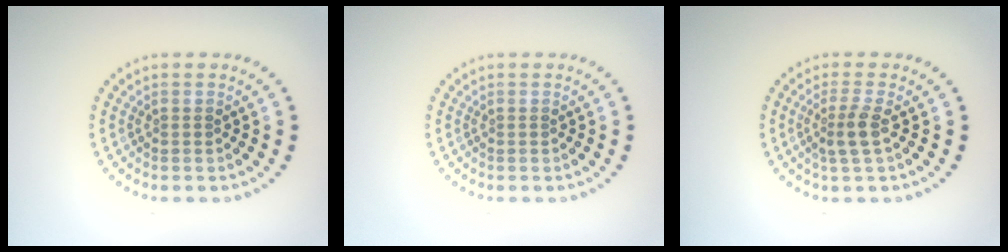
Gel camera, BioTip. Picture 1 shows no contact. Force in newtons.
{"total": 0.0}
{"total": 2.2, "press": 1.9, "slide": 1.3}